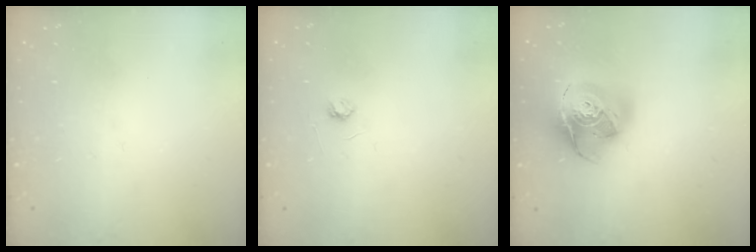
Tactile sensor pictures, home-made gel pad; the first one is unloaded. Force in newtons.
{"total": 2.6, "press": 2.6, "slide": 0.3}
{"total": 18.9, "press": 18.8, "slide": 2.1}